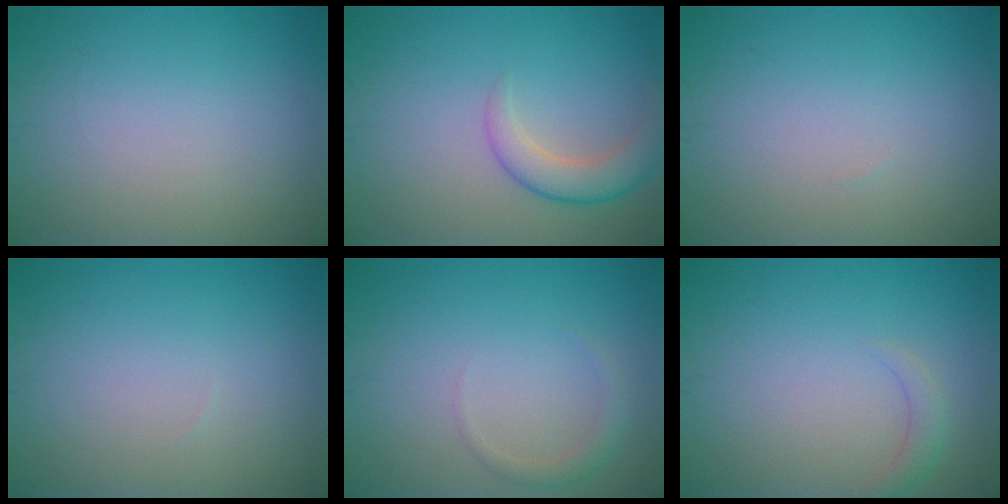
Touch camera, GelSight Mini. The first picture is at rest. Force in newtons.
{"total": 3.4, "press": 3.4, "slide": 0.2}
{"total": 0.0}
{"total": 0.0}
{"total": 1.3, "press": 1.3, "slide": 0.1}
{"total": 1.4, "press": 1.4, "slide": 0.2}